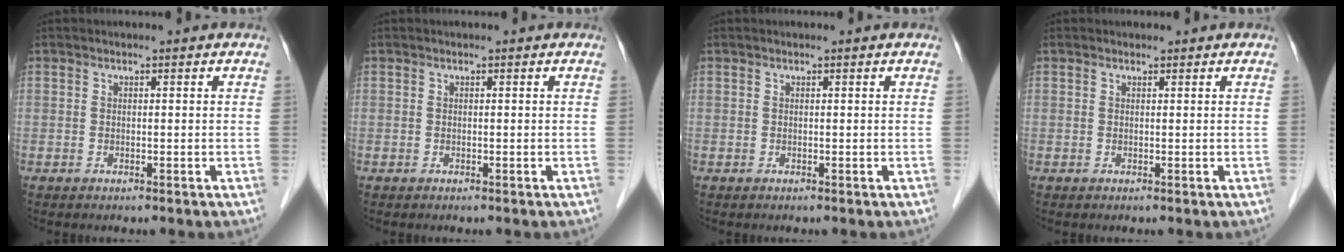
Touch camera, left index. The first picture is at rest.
{"total": 0.0}
{"total": 0.0}
{"total": 0.0}